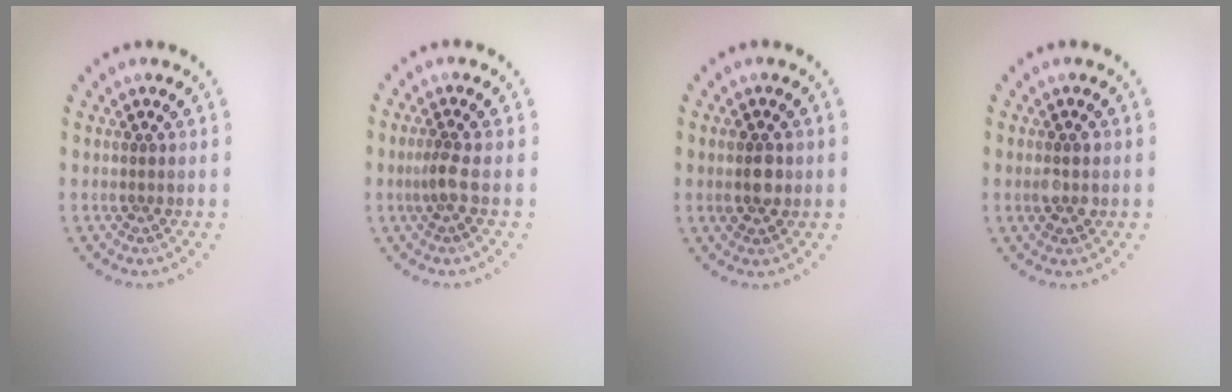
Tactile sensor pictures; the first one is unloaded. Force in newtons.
{"total": 1.5, "press": 1.1, "slide": 1.0}
{"total": 2.3, "press": 2.3, "slide": 0.3}
{"total": 2.1, "press": 2.1, "slide": 0.1}